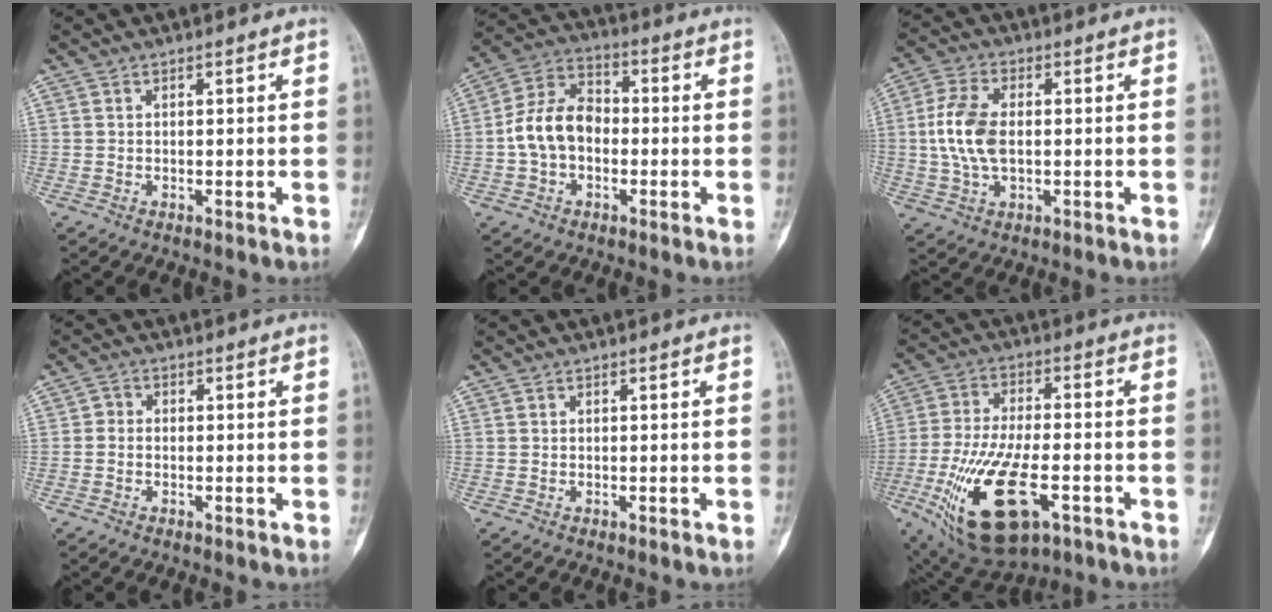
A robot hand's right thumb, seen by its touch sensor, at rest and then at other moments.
{"total": 10.5, "force": [-1.4, 7.5, 7.2], "torque": [-0.125, 0.037, -0.038]}
{"total": 9.5, "force": [0.2, 5.3, 7.8], "torque": [-0.171, 0.007, 0.003]}
{"total": 1.5, "force": [-0.4, 1.3, 0.6], "torque": [-0.003, 0.005, -0.015]}
{"total": 0.0}
{"total": 20.7, "force": [-7.7, 9.1, 16.9], "torque": [-0.336, 0.007, -0.119]}